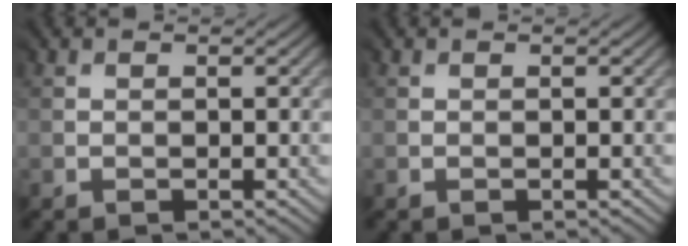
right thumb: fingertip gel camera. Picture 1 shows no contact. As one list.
[{"total": 0.0}]